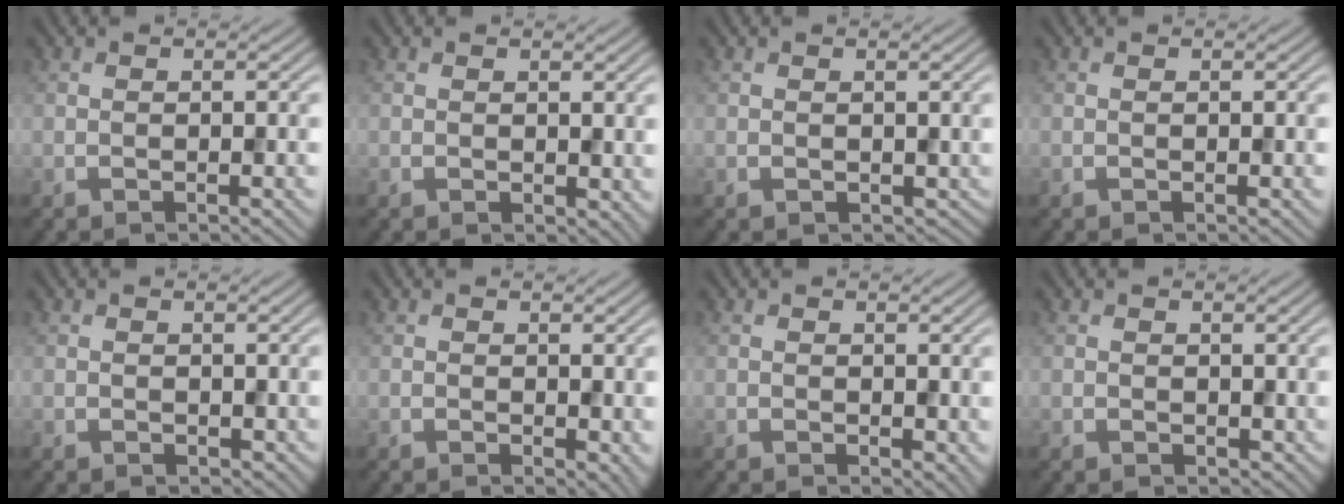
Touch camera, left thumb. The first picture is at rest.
{"total": 1.2, "force": [0.5, 0.9, 0.7], "torque": [-0.009, -0.005, 0.012]}
{"total": 1.1, "force": [0.4, 1.0, 0.4], "torque": [-0.011, -0.007, 0.008]}
{"total": 0.0}
{"total": 0.7, "force": [0.5, 0.5, 0.1], "torque": [-0.005, -0.005, 0.011]}
{"total": 2.0, "force": [0.3, 1.3, 1.4], "torque": [-0.019, -0.006, 0.008]}
{"total": 1.5, "force": [0.5, 1.1, 1.0], "torque": [-0.014, -0.005, 0.012]}
{"total": 1.0, "force": [0.6, 0.8, 0.3], "torque": [-0.009, -0.005, 0.013]}